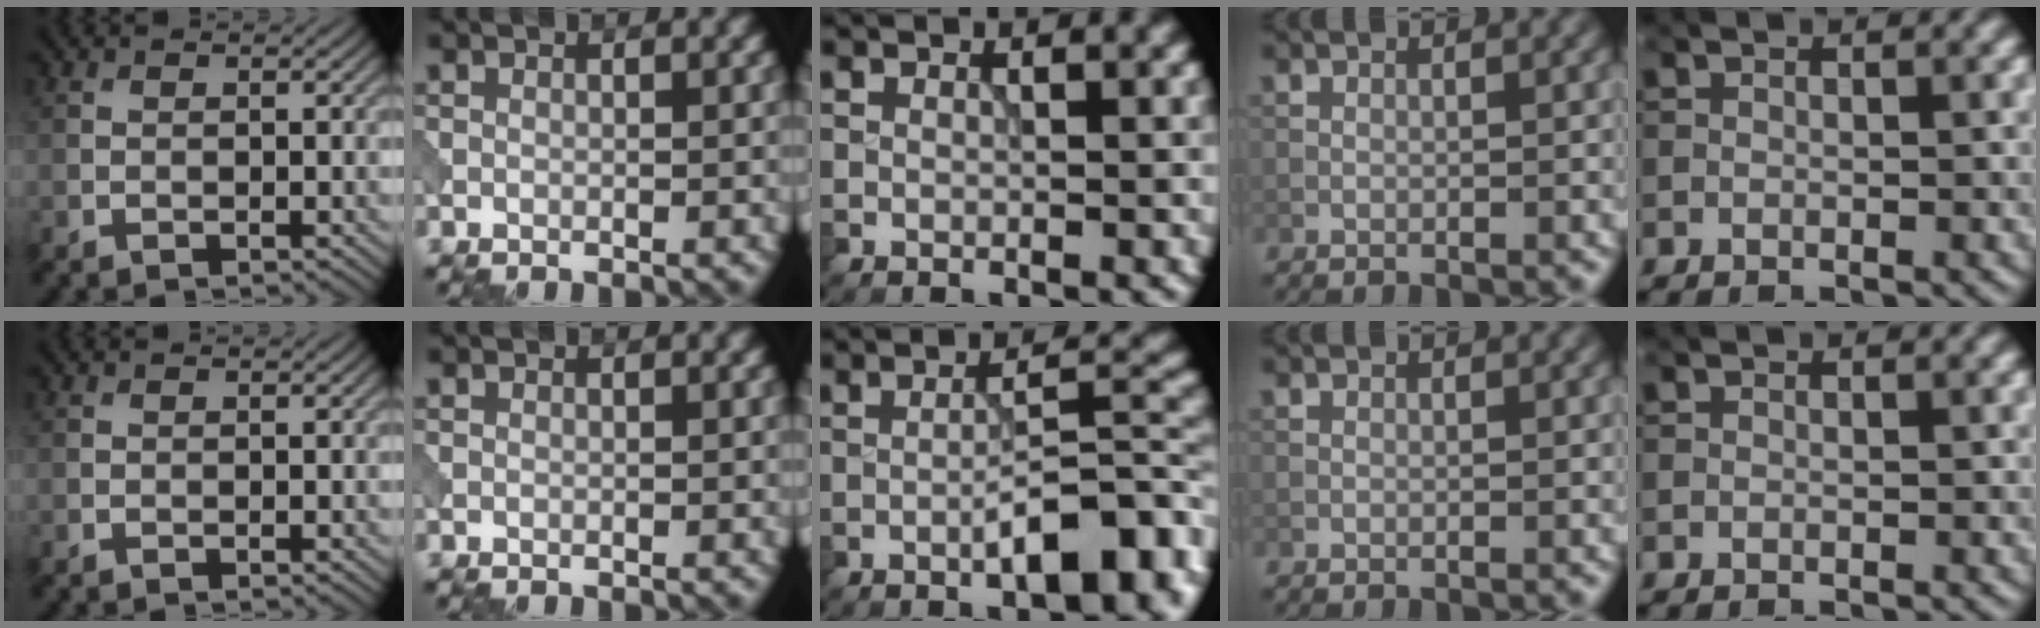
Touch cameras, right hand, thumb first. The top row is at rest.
{"middle": {"total": 7.7, "force": [-2.9, 2.4, 6.6], "torque": [-0.094, 0.008, -0.043]}}